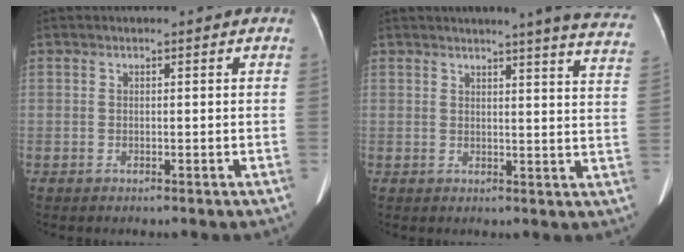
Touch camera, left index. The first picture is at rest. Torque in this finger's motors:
{"motor_torque": [0.33, -0.95, 0.02, 0.06]}